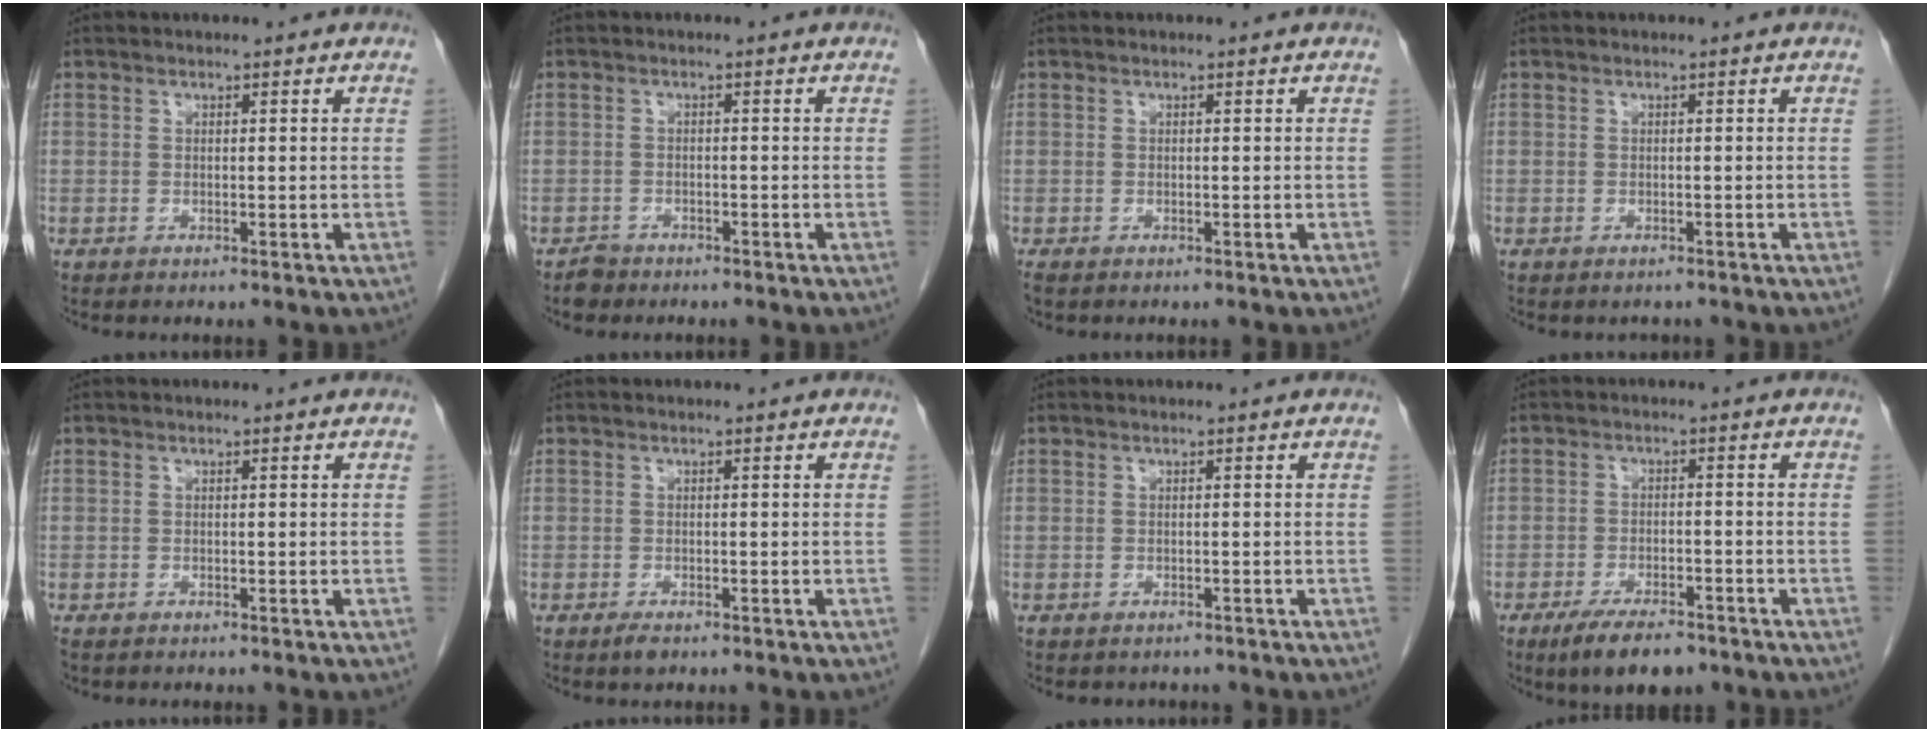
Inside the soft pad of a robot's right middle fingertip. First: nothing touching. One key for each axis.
{"total": 1.9, "fx": -1.5, "fy": 1.0, "fz": 0.1, "tx": -0.009, "ty": 0.003, "tz": -0.026}
{"total": 1.4, "fx": -1.0, "fy": 0.7, "fz": 0.7, "tx": -0.015, "ty": -0.004, "tz": -0.015}
{"total": 0.8, "fx": -0.7, "fy": 0.3, "fz": 0.0, "tx": -0.008, "ty": -0.002, "tz": -0.010}
{"total": 0.8, "fx": -0.6, "fy": 0.4, "fz": 0.3, "tx": -0.008, "ty": -0.001, "tz": -0.009}
{"total": 1.3, "fx": -0.9, "fy": 0.5, "fz": 0.9, "tx": -0.019, "ty": -0.002, "tz": -0.013}
{"total": 1.7, "fx": -1.5, "fy": 0.8, "fz": 0.1, "tx": -0.008, "ty": -0.001, "tz": -0.021}
{"total": 7.4, "fx": -5.4, "fy": 2.6, "fz": 4.4, "tx": -0.076, "ty": -0.008, "tz": -0.087}